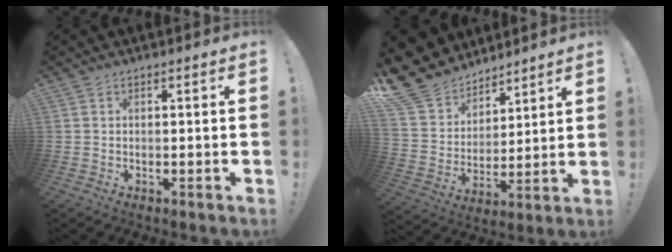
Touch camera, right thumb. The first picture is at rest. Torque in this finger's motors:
{"motor_torque": [-0.03, 0.23, 0.50, 0.56, 0.13]}